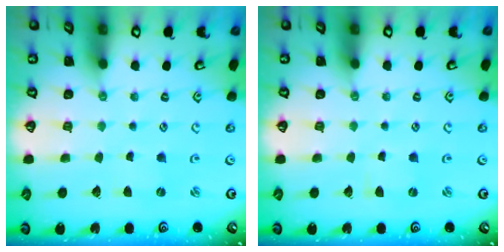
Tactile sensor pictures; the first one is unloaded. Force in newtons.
{"total": 0.7, "press": 0.6, "slide": 0.3}